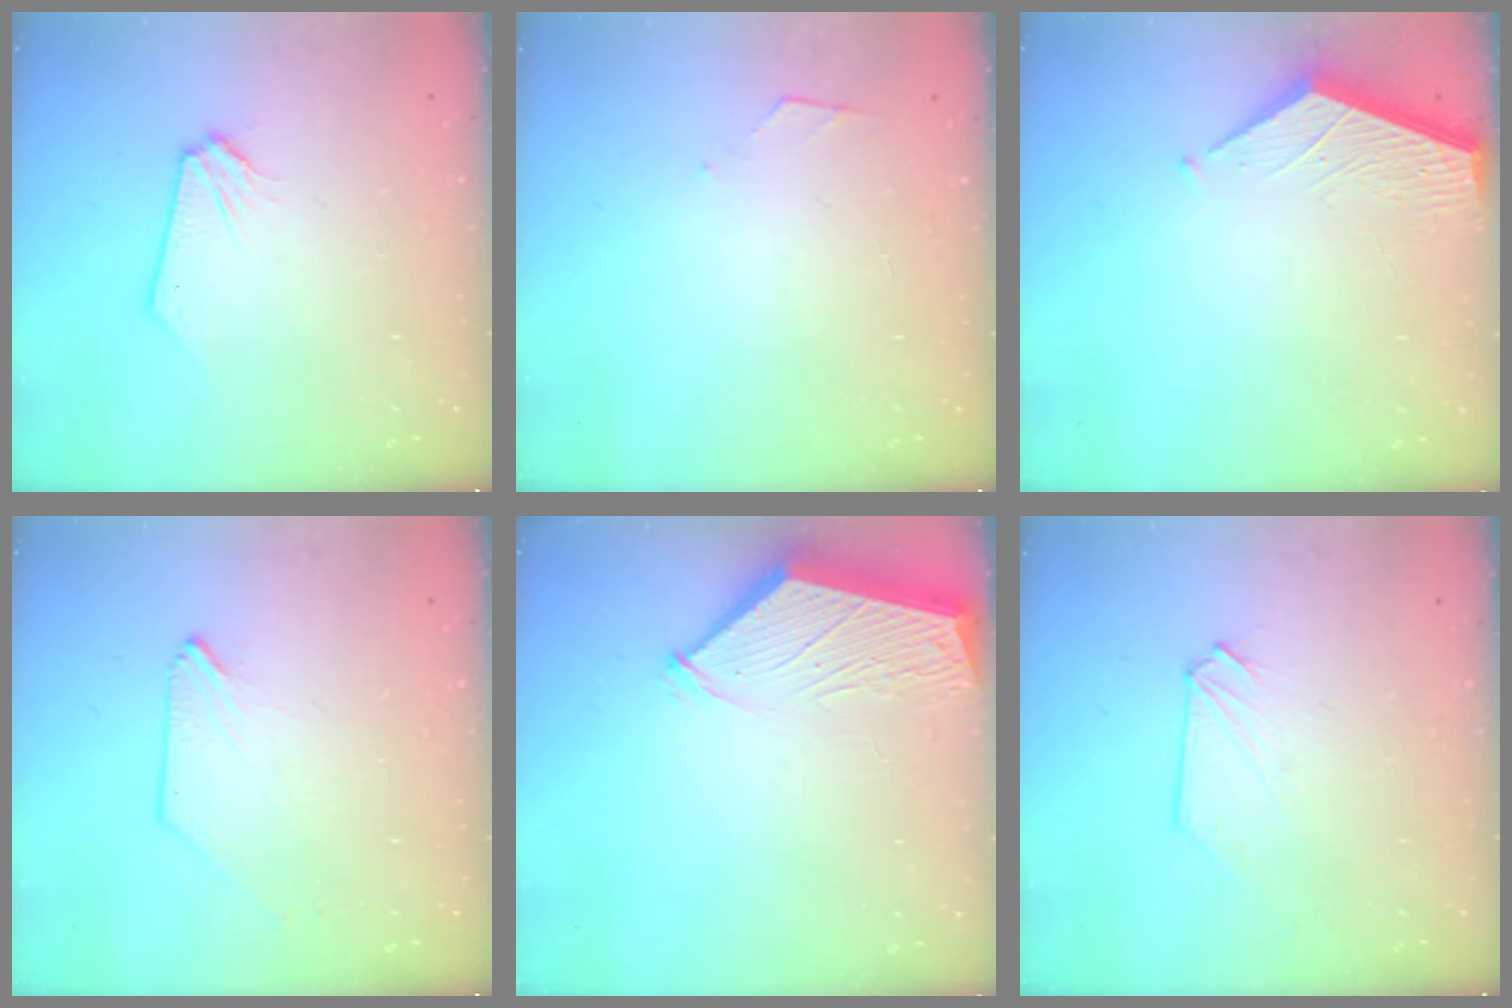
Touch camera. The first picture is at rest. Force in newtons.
{"total": 2.7, "press": 2.6, "slide": 0.4}
{"total": 3.4, "press": 3.4, "slide": 0.4}
{"total": 0.7, "press": 0.7, "slide": 0.2}
{"total": 3.0, "press": 3.0, "slide": 0.3}
{"total": 0.0}